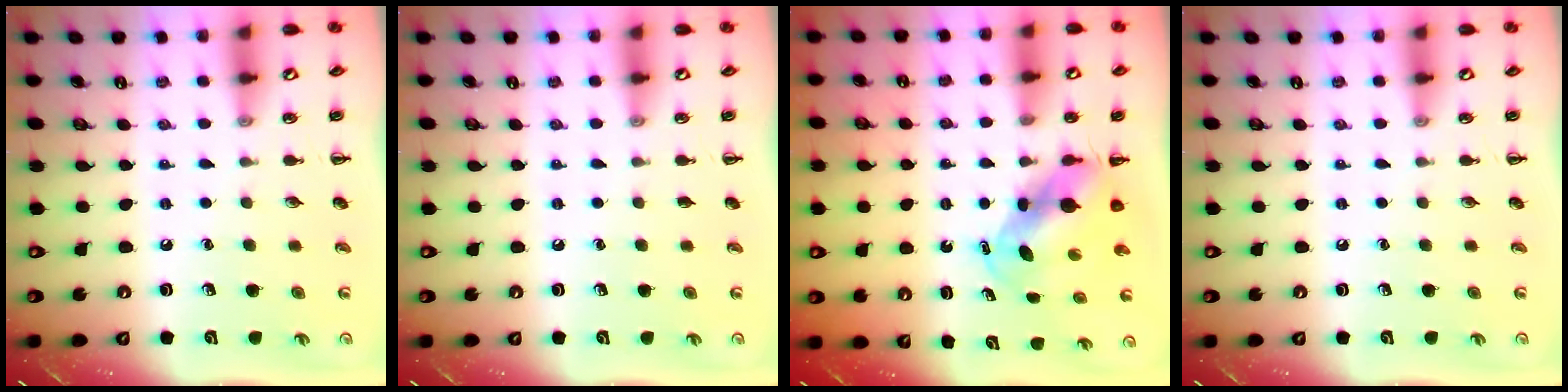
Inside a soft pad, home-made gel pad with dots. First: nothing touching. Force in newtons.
{"total": 0.0}
{"total": 5.4, "press": 5.3, "slide": 0.7}
{"total": 0.0}